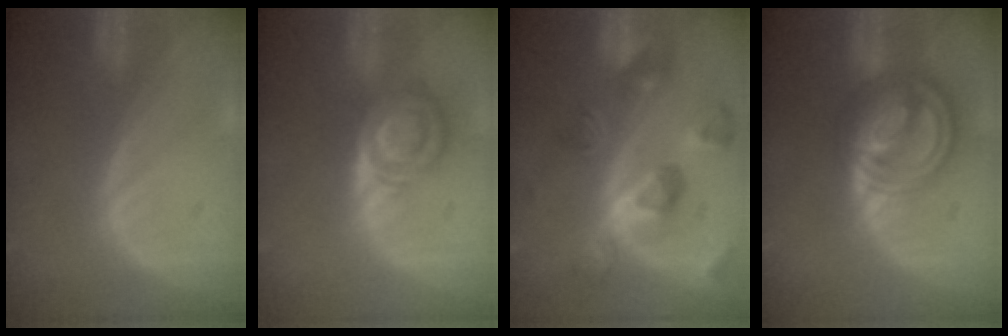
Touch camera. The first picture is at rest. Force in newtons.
{"total": 6.0, "press": 6.0, "slide": 0.2}
{"total": 10.3, "press": 9.2, "slide": 4.7}
{"total": 9.2, "press": 9.2, "slide": 0.6}